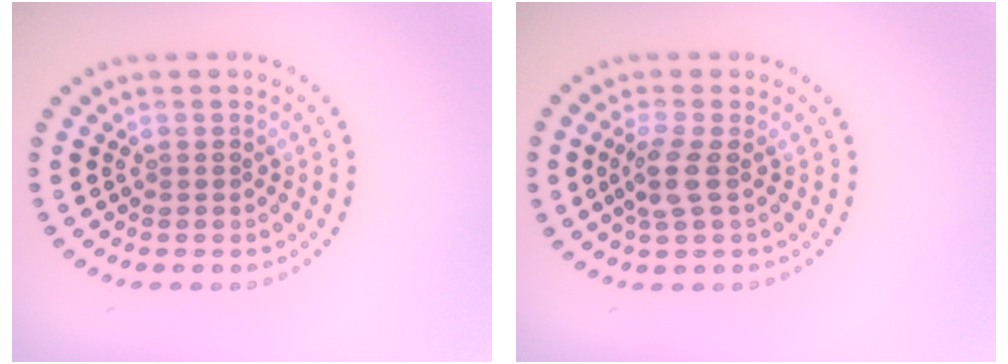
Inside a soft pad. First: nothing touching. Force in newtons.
{"total": 2.3, "press": 2.0, "slide": 1.1}